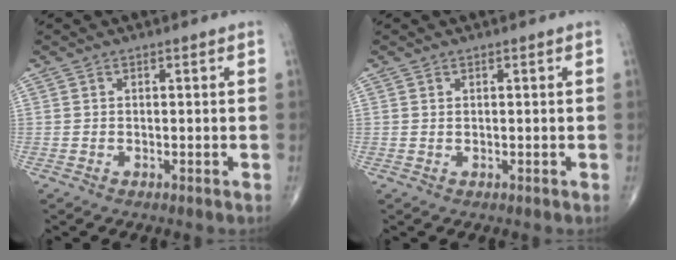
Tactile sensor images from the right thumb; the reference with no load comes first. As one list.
[{"total": 0.0}]